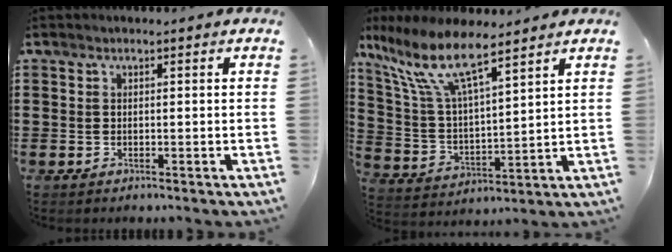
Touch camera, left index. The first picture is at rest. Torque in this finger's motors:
{"motor_torque": [2.14, 0.00, 0.45, 0.21]}